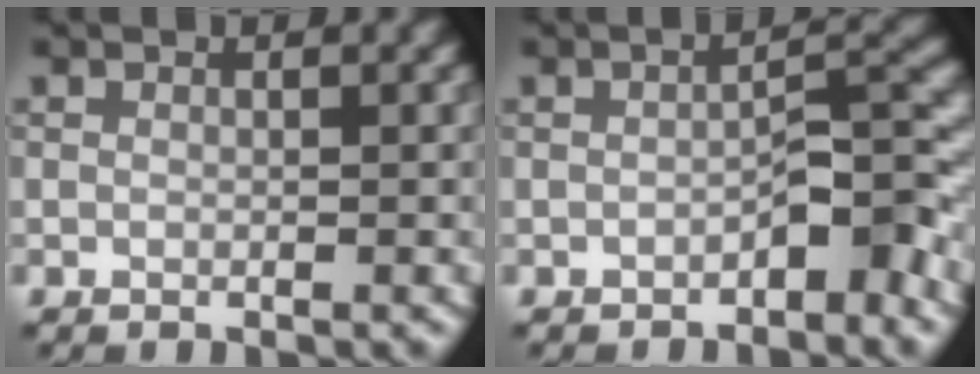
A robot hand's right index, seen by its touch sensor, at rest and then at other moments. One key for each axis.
{"total": 3.1, "fx": -1.6, "fy": 0.9, "fz": 2.5, "tx": -0.033, "ty": 0.018, "tz": -0.025}